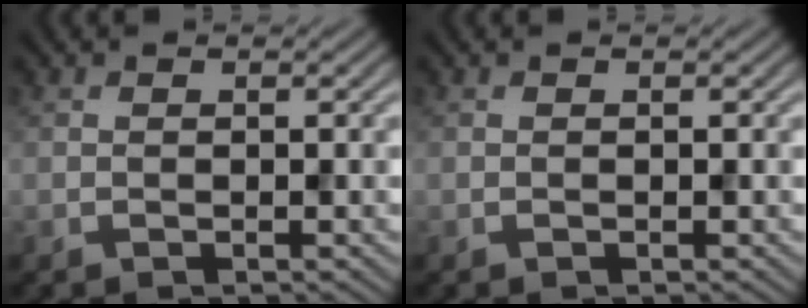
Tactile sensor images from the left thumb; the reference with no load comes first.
{"total": 0.0}